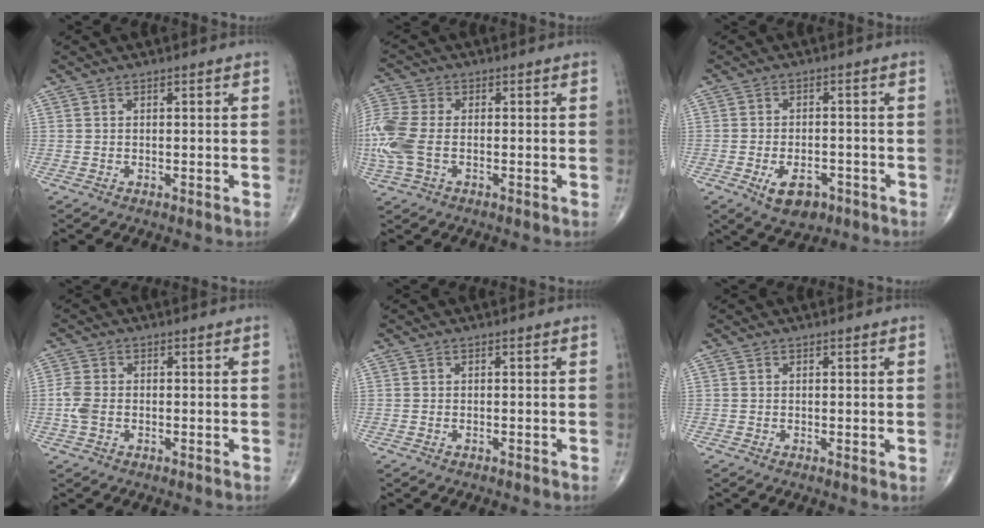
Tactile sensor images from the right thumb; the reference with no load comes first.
{"total": 11.5, "force": [-1.5, 7.1, 9.0], "torque": [-0.246, 0.011, -0.029]}
{"total": 6.7, "force": [-3.2, 3.9, 4.4], "torque": [-0.062, 0.012, -0.045]}
{"total": 3.7, "force": [-0.7, 2.5, 2.7], "torque": [-0.071, 0.007, -0.016]}
{"total": 0.0}
{"total": 0.7, "force": [0.2, 0.3, 0.6], "torque": [-0.011, -0.004, 0.001]}